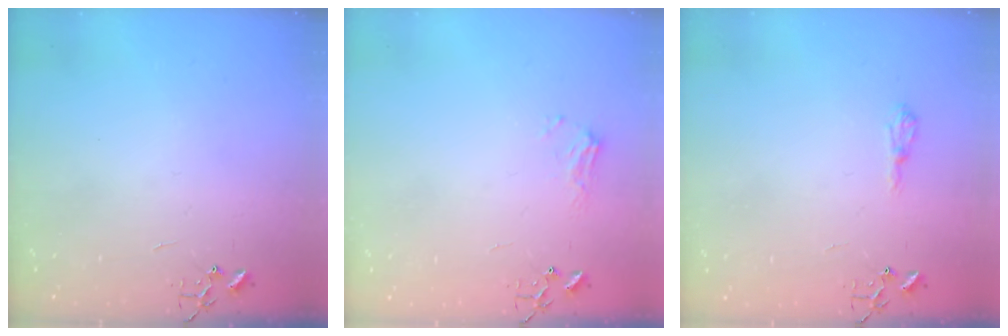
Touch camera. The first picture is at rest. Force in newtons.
{"total": 7.2, "press": 7.2, "slide": 0.8}
{"total": 7.2, "press": 7.1, "slide": 0.6}